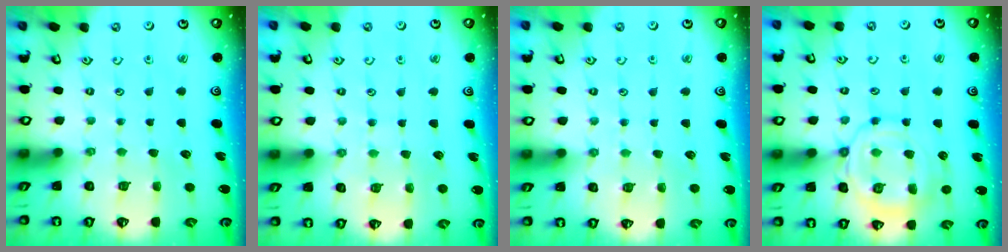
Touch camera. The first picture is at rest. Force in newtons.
{"total": 4.8, "press": 4.7, "slide": 0.7}
{"total": 4.5, "press": 4.5, "slide": 0.6}
{"total": 13.7, "press": 13.7, "slide": 1.3}